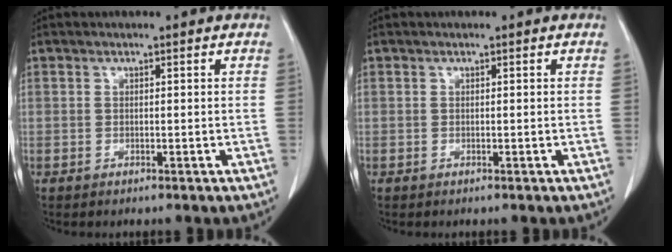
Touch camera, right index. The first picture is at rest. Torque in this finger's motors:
{"motor_torque": [0.00, 0.00, 0.00, 0.00]}